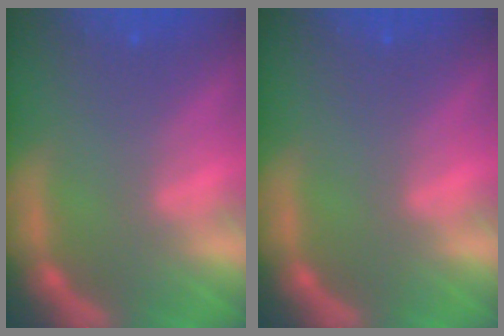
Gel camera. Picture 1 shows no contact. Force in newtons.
{"total": 0.0}